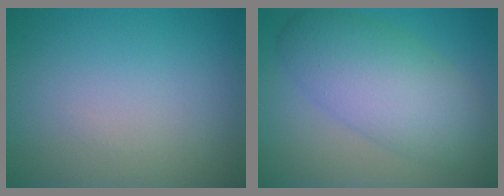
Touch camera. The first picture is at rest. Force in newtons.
{"total": 7.0, "press": 7.0, "slide": 0.3}